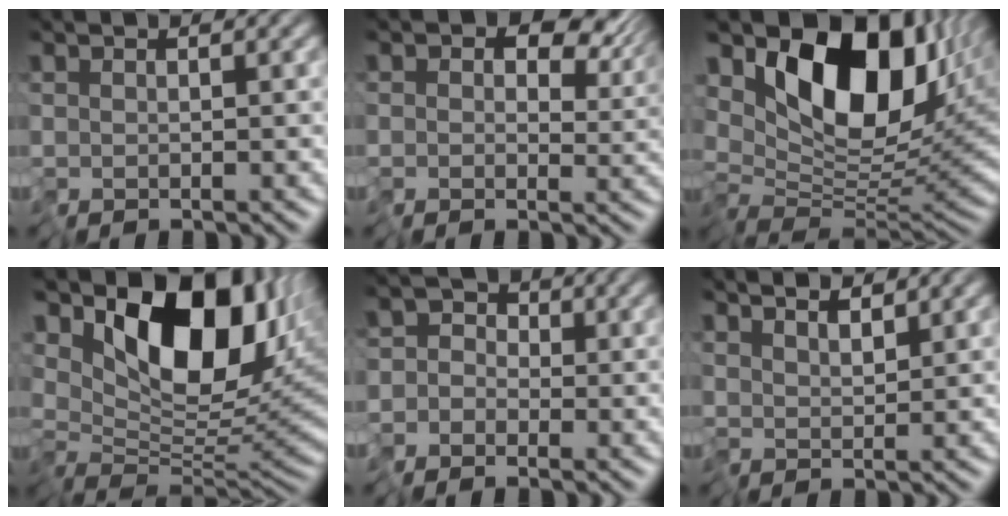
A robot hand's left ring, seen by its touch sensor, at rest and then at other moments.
{"total": 6.3, "force": [2.3, 4.6, 3.7], "torque": [-0.055, -0.005, 0.033]}
{"total": 12.6, "force": [5.2, 6.5, 9.4], "torque": [-0.146, 0.008, 0.087]}
{"total": 11.4, "force": [4.6, 5.8, 8.7], "torque": [-0.127, -0.005, 0.080]}
{"total": 3.7, "force": [-2.1, 2.9, 0.5], "torque": [0.023, 0.008, -0.053]}
{"total": 2.3, "force": [2.1, 0.2, 0.9], "torque": [-0.022, 0.008, 0.038]}